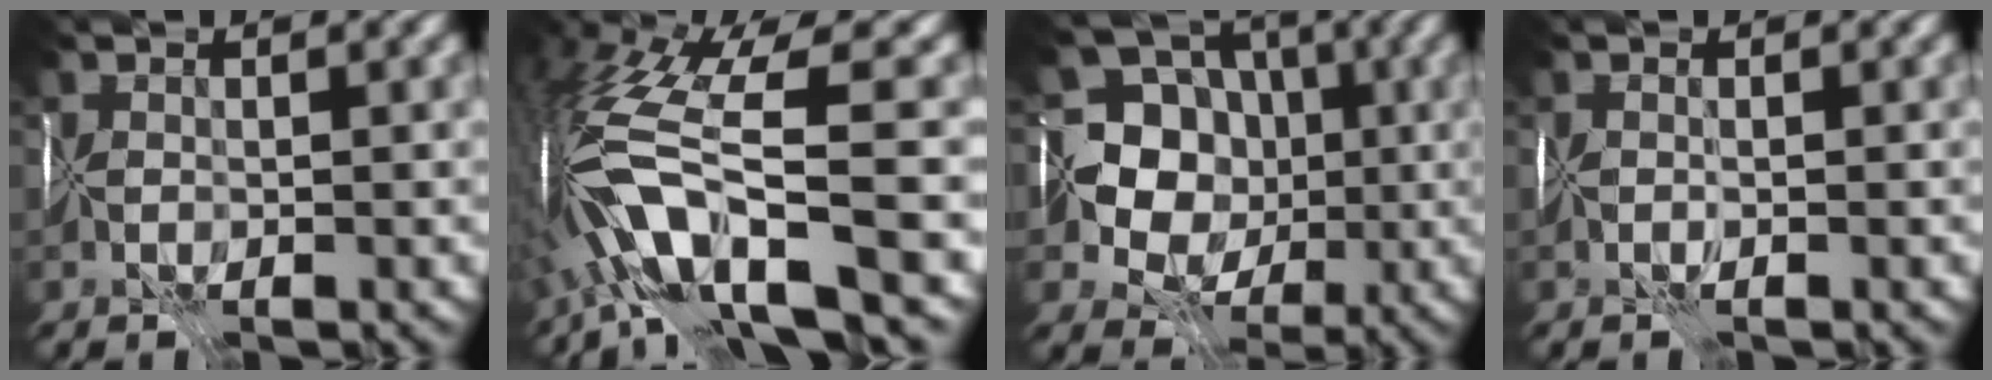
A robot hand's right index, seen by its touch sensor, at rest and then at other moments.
{"total": 12.5, "force": [-4.0, 2.9, 11.5], "torque": [-0.228, 0.018, -0.057]}
{"total": 9.7, "force": [0.2, 8.8, 4.0], "torque": [-0.063, 0.012, -0.021]}
{"total": 0.6, "force": [-0.4, -0.2, 0.4], "torque": [-0.001, -0.006, -0.006]}